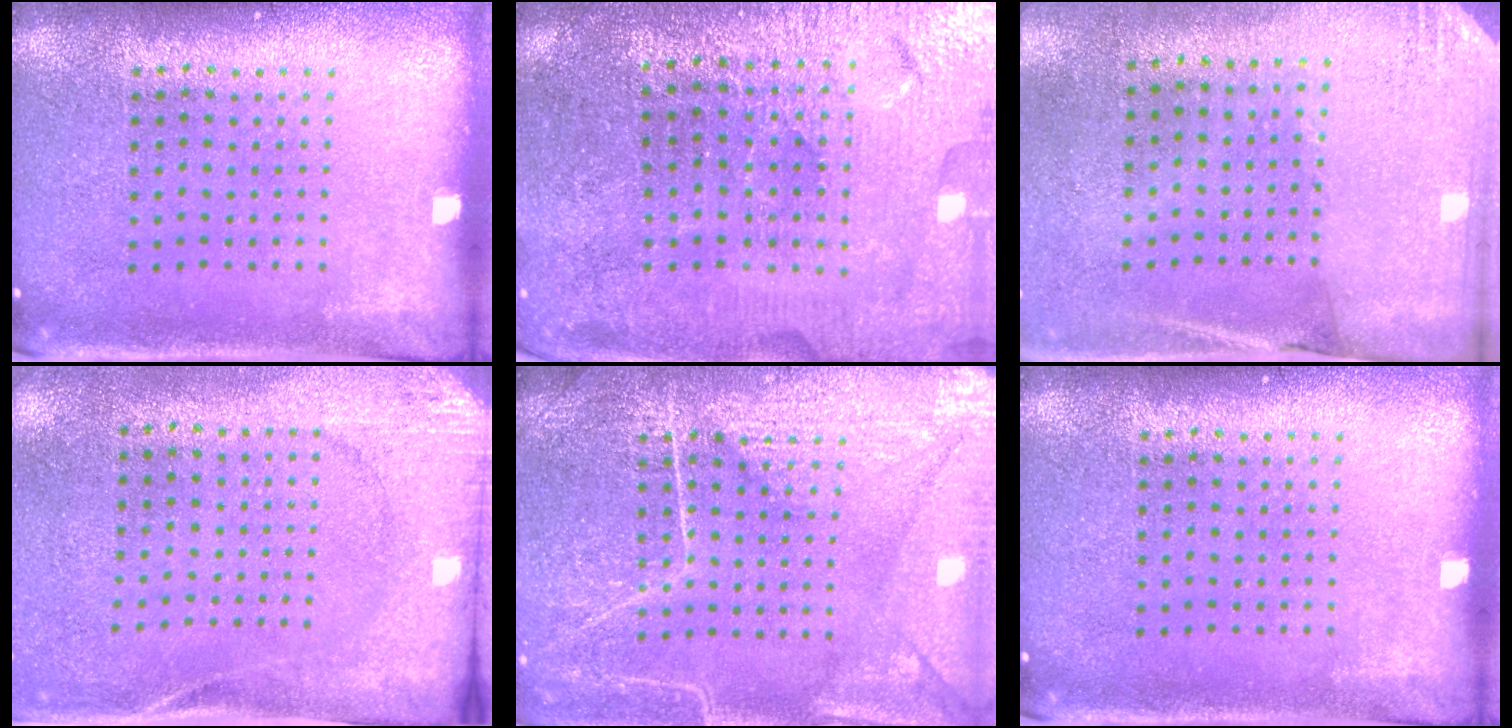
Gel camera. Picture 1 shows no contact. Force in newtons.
{"total": 3.3, "press": 3.3, "slide": 0.2}
{"total": 2.6, "press": 2.3, "slide": 1.2}
{"total": 2.7, "press": 2.0, "slide": 1.7}
{"total": 5.9, "press": 5.9, "slide": 0.7}
{"total": 0.0}